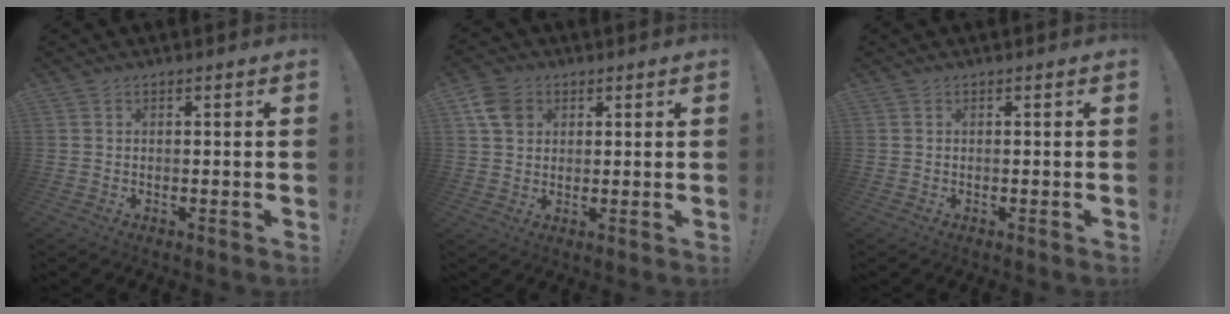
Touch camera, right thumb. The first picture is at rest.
{"total": 7.2, "force": [3.0, 5.6, 3.4], "torque": [-0.060, -0.006, 0.058]}
{"total": 0.0}